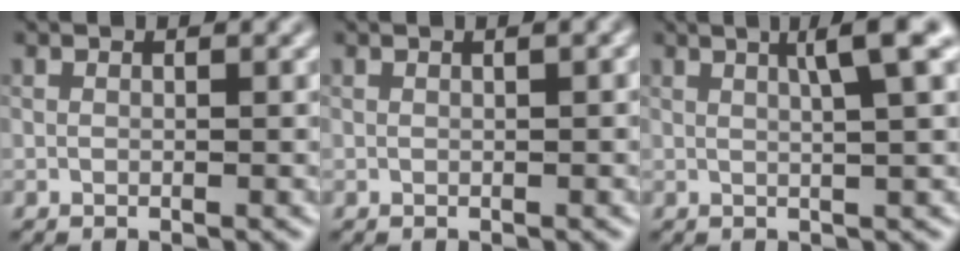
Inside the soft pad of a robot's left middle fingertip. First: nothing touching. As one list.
[{"total": 1.0, "force": [0.4, 0.2, 0.9], "torque": [-0.010, 0.007, 0.000]}, {"total": 4.3, "force": [1.6, 0.6, 3.9], "torque": [-0.049, 0.010, 0.022]}]